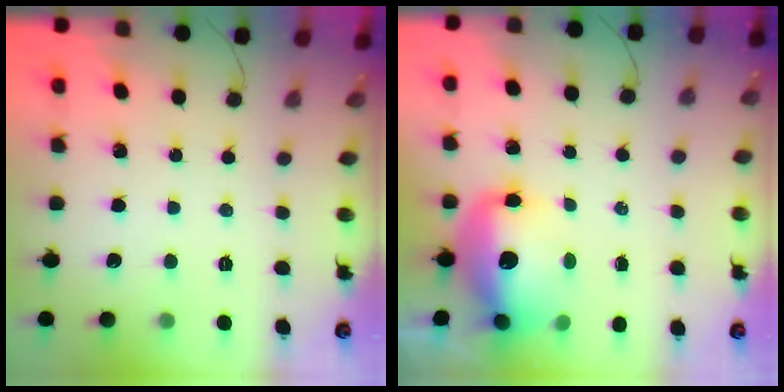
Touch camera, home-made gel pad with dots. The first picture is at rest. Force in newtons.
{"total": 13.0, "press": 12.7, "slide": 2.9}